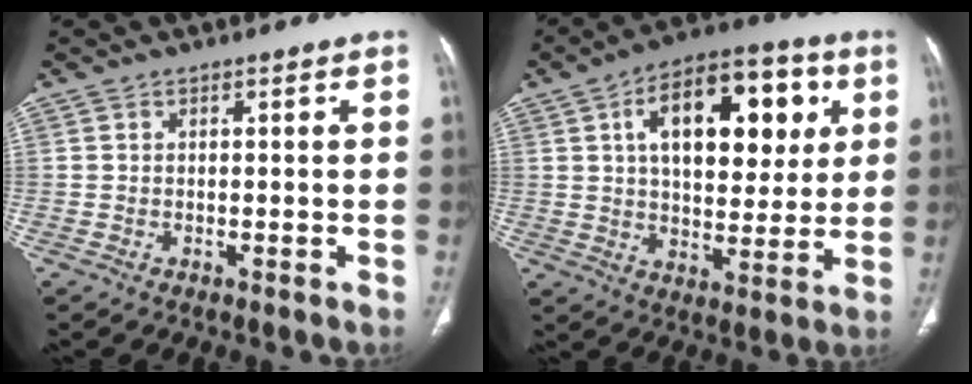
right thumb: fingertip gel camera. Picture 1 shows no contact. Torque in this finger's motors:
{"motor_torque": [0.25, 4.76, 1.11, -0.73, 0.15]}